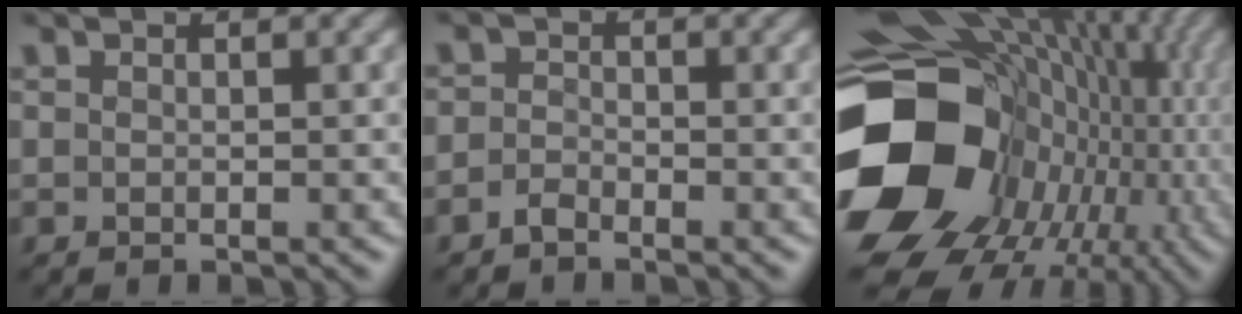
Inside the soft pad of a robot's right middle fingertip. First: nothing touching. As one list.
[{"total": 1.3, "force": [-1.1, 0.6, 0.2], "torque": [-0.004, 0.006, -0.025]}, {"total": 20.3, "force": [-2.6, 16.7, 11.2], "torque": [-0.253, -0.014, -0.022]}]